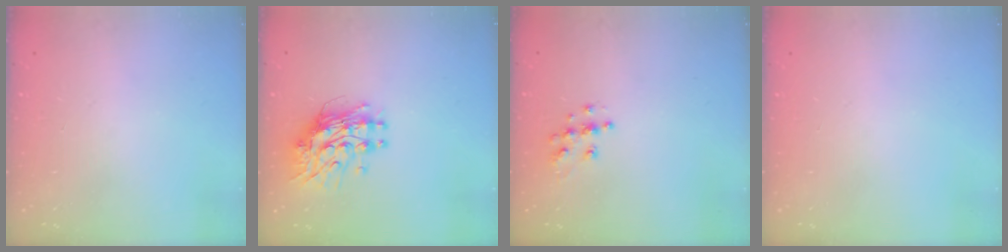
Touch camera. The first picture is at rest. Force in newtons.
{"total": 11.4, "press": 11.3, "slide": 1.0}
{"total": 7.8, "press": 7.8, "slide": 0.2}
{"total": 0.0}